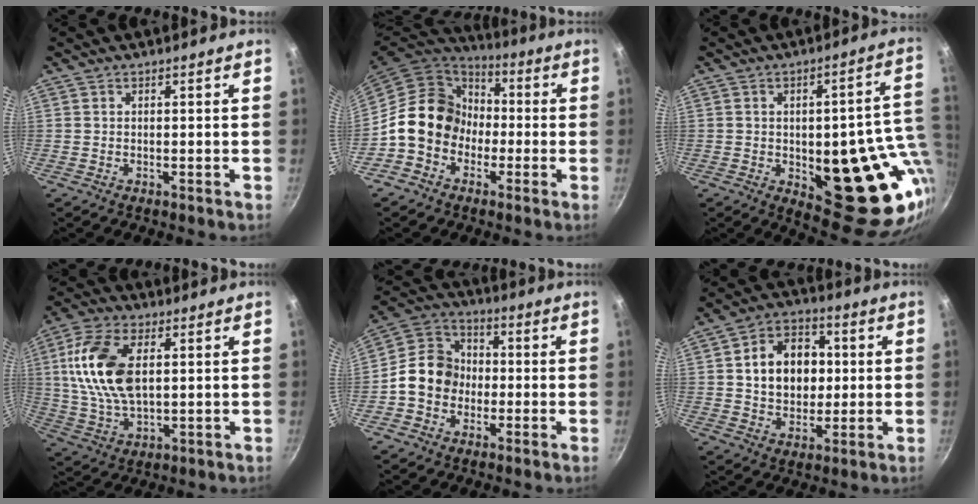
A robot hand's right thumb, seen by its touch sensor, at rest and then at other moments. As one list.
[{"total": 14.8, "force": [-2.5, 12.5, 7.4], "torque": [-0.081, 0.048, -0.056]}, {"total": 21.3, "force": [-1.6, 9.4, 19.0], "torque": [-0.178, -0.014, -0.009]}, {"total": 15.4, "force": [3.1, 8.4, 12.6], "torque": [-0.242, -0.002, 0.059]}, {"total": 11.2, "force": [-1.8, 9.6, 5.6], "torque": [-0.062, 0.036, -0.052]}, {"total": 13.7, "force": [1.7, 10.5, 8.7], "torque": [-0.100, 0.013, 0.025]}]